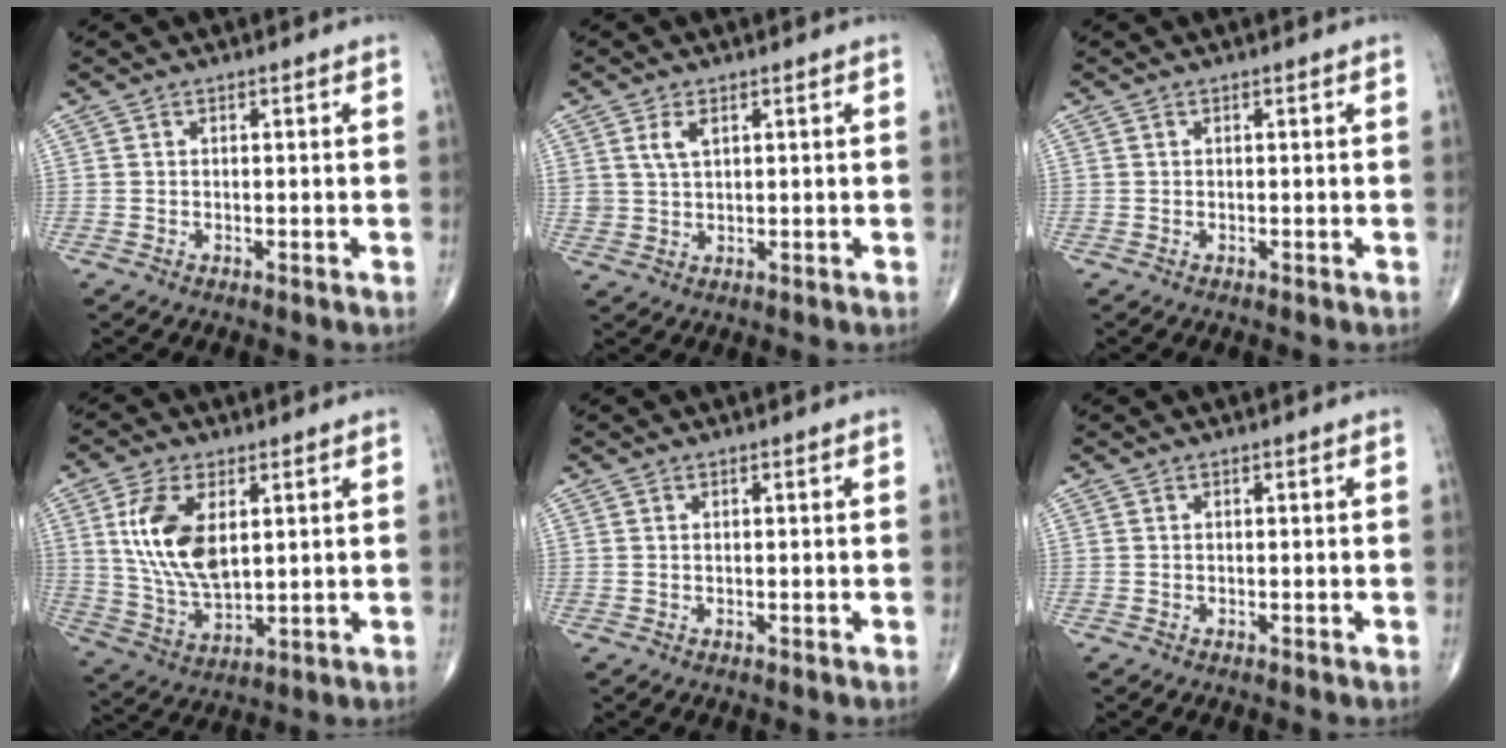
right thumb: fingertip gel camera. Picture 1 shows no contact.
{"total": 3.6, "force": [1.6, 2.0, 2.5], "torque": [-0.048, -0.008, 0.036]}
{"total": 0.0}
{"total": 13.5, "force": [3.5, 7.0, 11.0], "torque": [-0.211, -0.018, 0.076]}
{"total": 0.0}
{"total": 0.0}